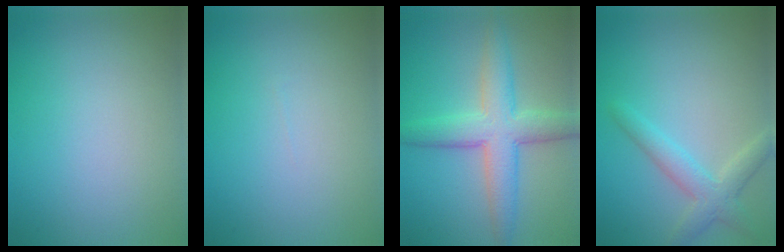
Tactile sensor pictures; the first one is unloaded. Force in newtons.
{"total": 0.0}
{"total": 5.9, "press": 5.9, "slide": 0.2}
{"total": 3.0, "press": 3.0, "slide": 0.1}